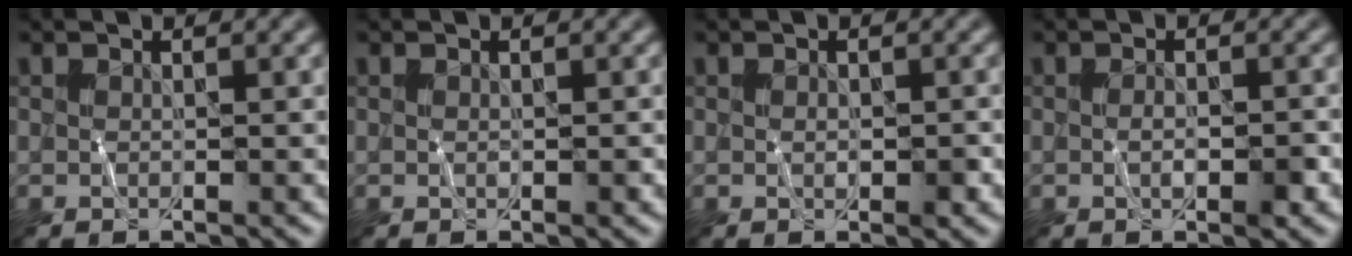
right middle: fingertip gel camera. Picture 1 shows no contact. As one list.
[{"total": 0.6, "force": [-0.1, 0.3, 0.5], "torque": [-0.010, -0.001, 0.000]}, {"total": 1.4, "force": [-0.2, 0.8, 1.2], "torque": [-0.017, -0.001, -0.002]}, {"total": 2.1, "force": [-0.5, 0.8, 1.8], "torque": [-0.032, -0.001, -0.008]}]